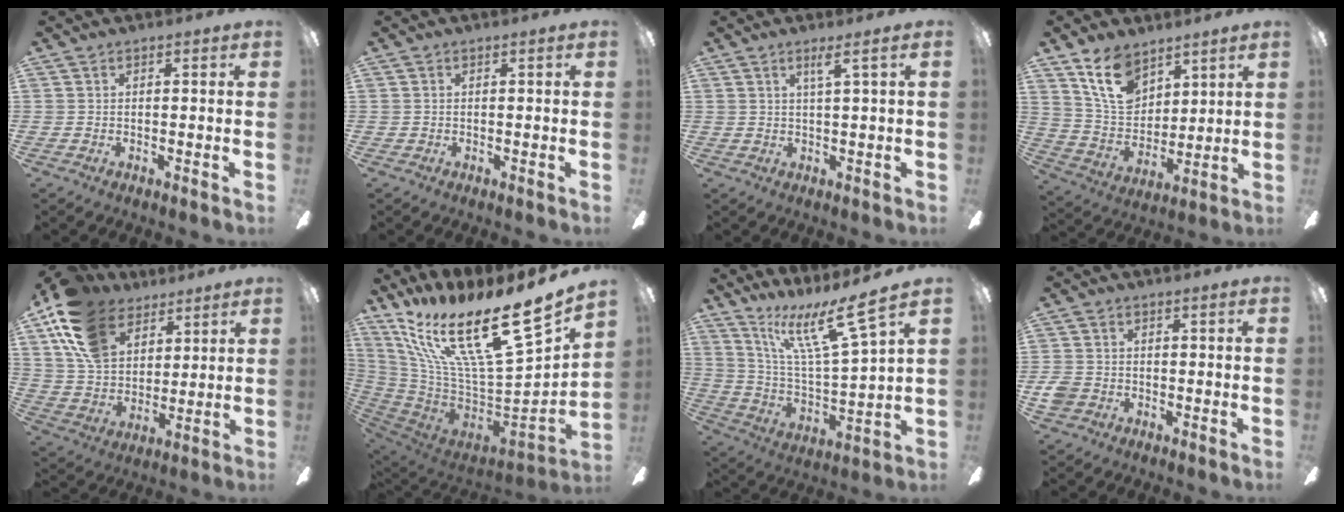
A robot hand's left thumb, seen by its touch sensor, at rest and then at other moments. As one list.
[{"total": 0.0}, {"total": 3.3, "force": [1.8, -0.4, 2.7], "torque": [-0.057, -0.001, 0.028]}, {"total": 13.8, "force": [9.4, 7.9, 6.3], "torque": [-0.116, -0.037, 0.180]}, {"total": 17.4, "force": [10.5, 10.9, 8.6], "torque": [-0.184, -0.039, 0.202]}, {"total": 23.9, "force": [13.1, 6.5, 18.9], "torque": [-0.322, -0.111, 0.224]}, {"total": 17.2, "force": [12.2, 2.2, 12.0], "torque": [-0.230, -0.074, 0.198]}, {"total": 3.0, "force": [-1.4, 2.4, 1.3], "torque": [-0.032, 0.003, -0.029]}]